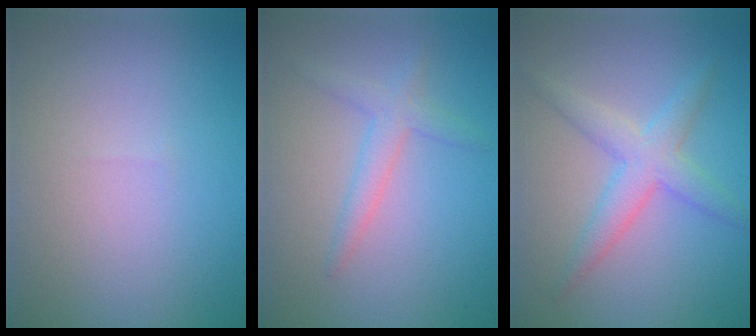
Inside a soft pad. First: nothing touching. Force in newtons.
{"total": 2.1, "press": 2.1, "slide": 0.1}
{"total": 3.5, "press": 3.5, "slide": 0.1}